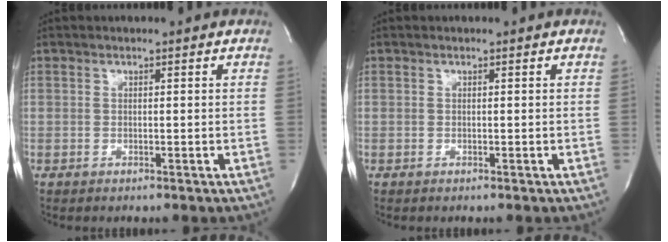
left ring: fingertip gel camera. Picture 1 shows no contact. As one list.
[{"total": 0.0}]